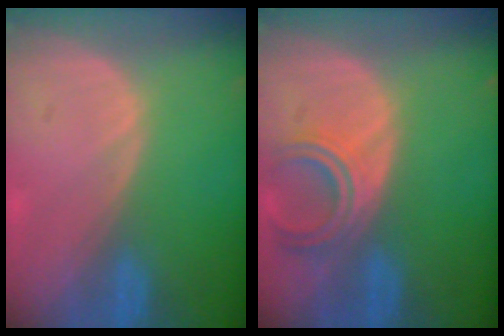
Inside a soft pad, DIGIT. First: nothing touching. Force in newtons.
{"total": 5.5, "press": 5.1, "slide": 2.1}